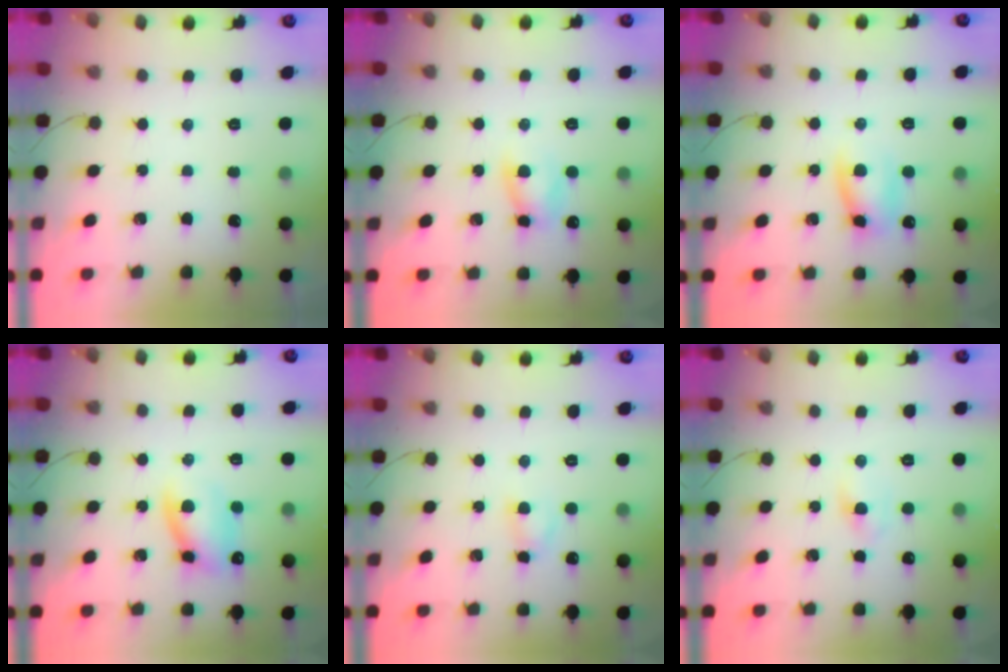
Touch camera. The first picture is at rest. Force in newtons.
{"total": 6.0, "press": 5.8, "slide": 1.2}
{"total": 8.8, "press": 8.7, "slide": 1.1}
{"total": 10.2, "press": 10.0, "slide": 1.9}
{"total": 3.0, "press": 2.7, "slide": 1.3}
{"total": 2.0, "press": 1.8, "slide": 0.9}